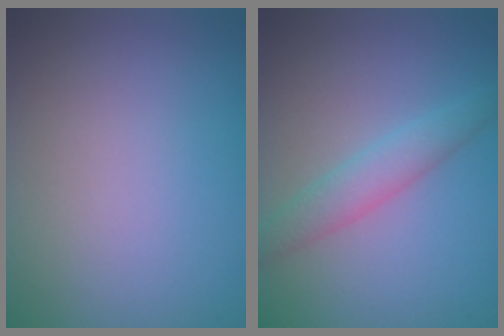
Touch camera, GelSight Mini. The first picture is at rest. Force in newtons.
{"total": 2.9, "press": 2.8, "slide": 0.1}